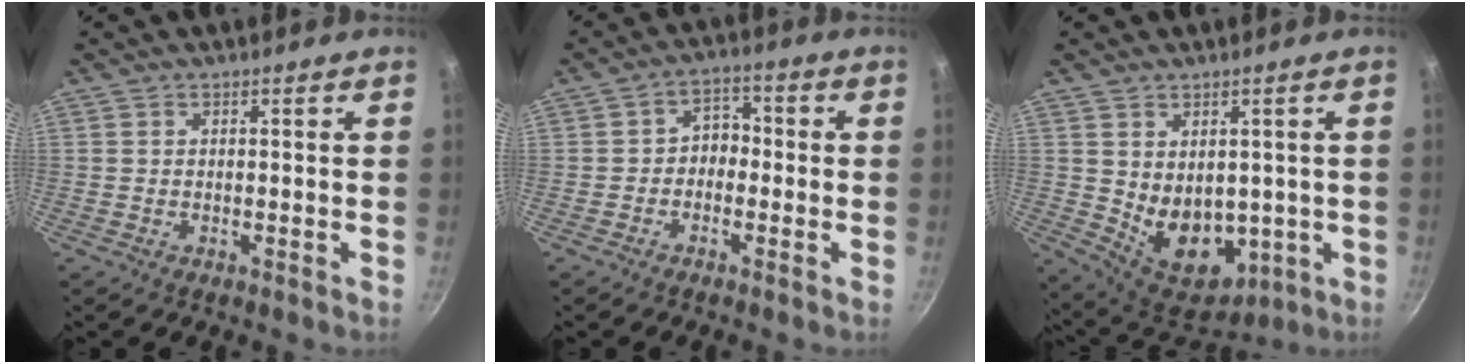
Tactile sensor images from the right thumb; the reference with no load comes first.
{"total": 4.3, "force": [-1.1, 3.3, 2.4], "torque": [-0.006, 0.024, -0.030]}
{"total": 10.7, "force": [0.5, 7.8, 7.4], "torque": [-0.083, -0.029, 0.037]}